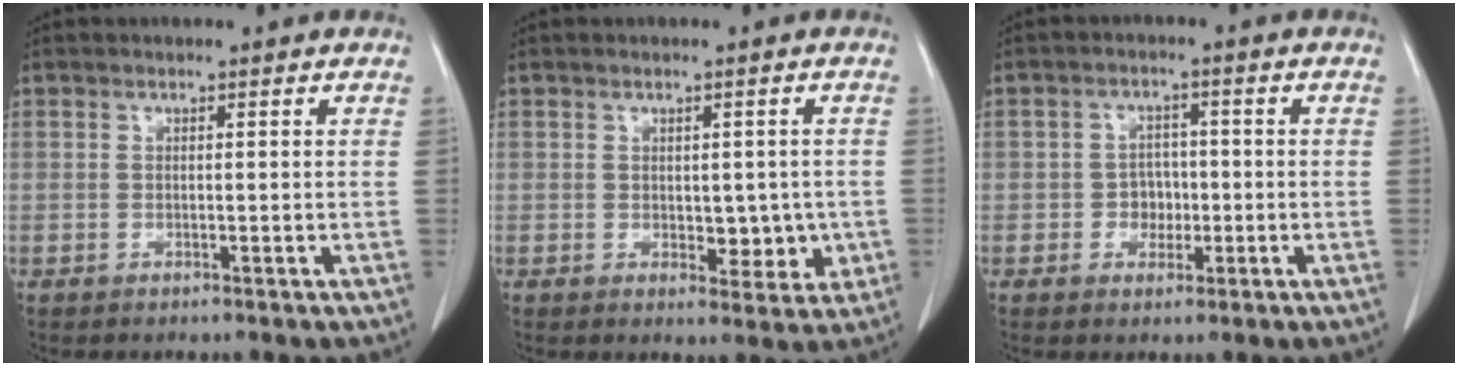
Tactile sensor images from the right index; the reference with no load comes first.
{"total": 5.0, "force": [-0.4, 2.9, 4.0], "torque": [-0.041, -0.001, 0.004]}
{"total": 3.5, "force": [-0.8, 3.0, 1.5], "torque": [-0.016, 0.009, -0.010]}